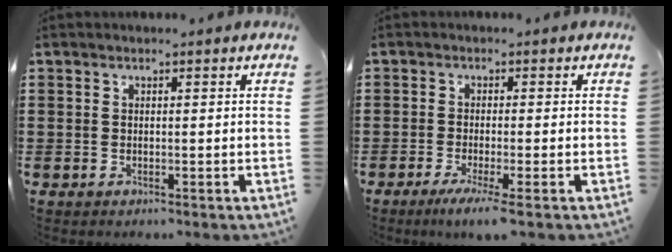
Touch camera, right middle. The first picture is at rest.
{"total": 2.9, "force": [-1.9, -0.4, 2.2], "torque": [-0.044, -0.014, -0.032]}